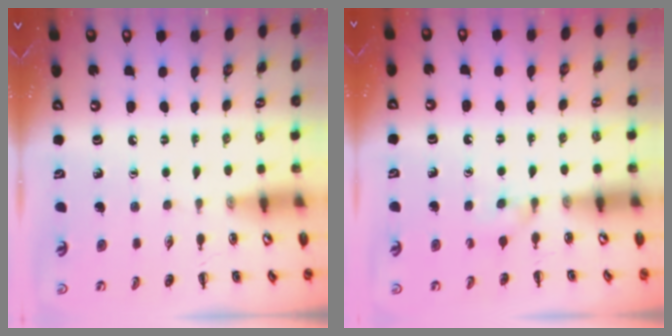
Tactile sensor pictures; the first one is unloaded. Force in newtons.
{"total": 2.9, "press": 2.7, "slide": 1.2}